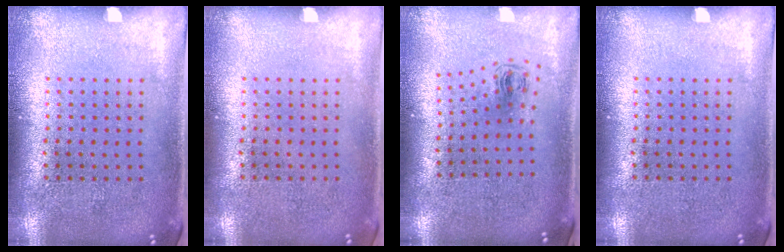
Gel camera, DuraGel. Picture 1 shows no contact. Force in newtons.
{"total": 0.0}
{"total": 0.7, "press": 0.4, "slide": 0.6}
{"total": 0.0}